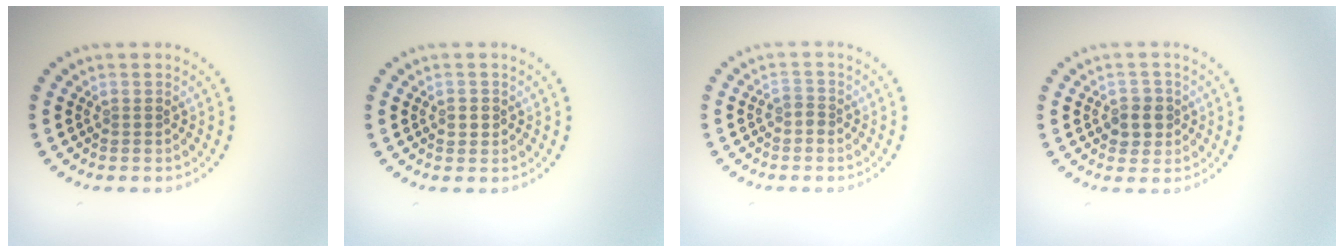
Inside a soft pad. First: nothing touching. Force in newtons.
{"total": 1.0, "press": 0.9, "slide": 0.1}
{"total": 1.1, "press": 0.9, "slide": 0.7}
{"total": 2.4, "press": 2.2, "slide": 0.8}